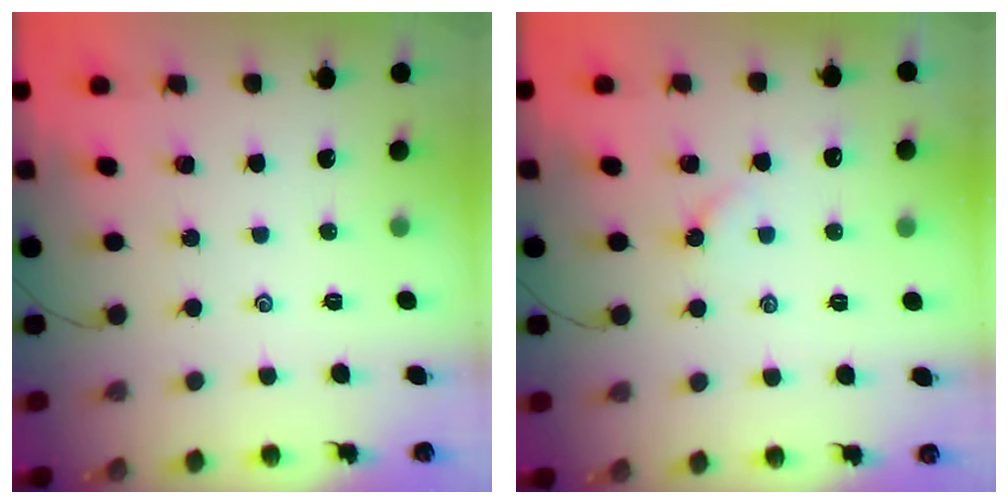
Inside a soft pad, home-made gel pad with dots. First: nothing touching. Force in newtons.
{"total": 3.3, "press": 3.3, "slide": 0.6}